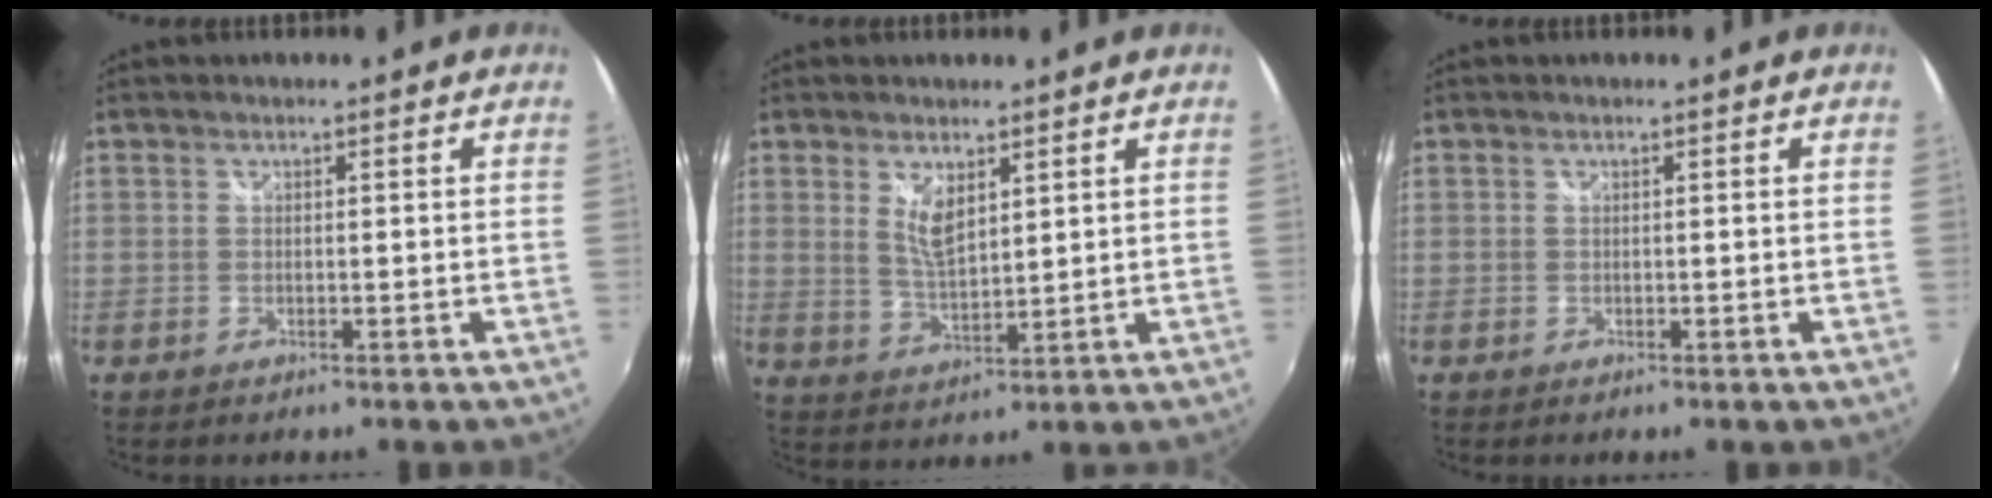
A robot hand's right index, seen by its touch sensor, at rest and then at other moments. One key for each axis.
{"total": 5.2, "fx": 2.5, "fy": 2.0, "fz": 4.1, "tx": -0.071, "ty": -0.008, "tz": 0.048}
{"total": 0.0}